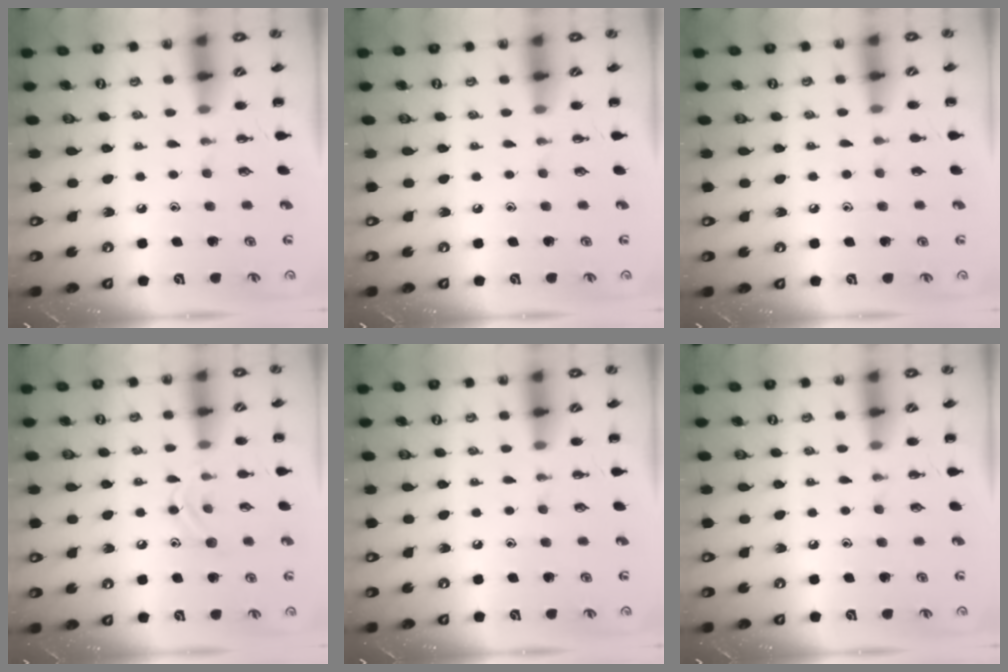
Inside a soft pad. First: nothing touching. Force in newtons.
{"total": 0.0}
{"total": 2.9, "press": 2.6, "slide": 1.2}
{"total": 9.2, "press": 9.2, "slide": 1.2}
{"total": 0.0}
{"total": 0.0}